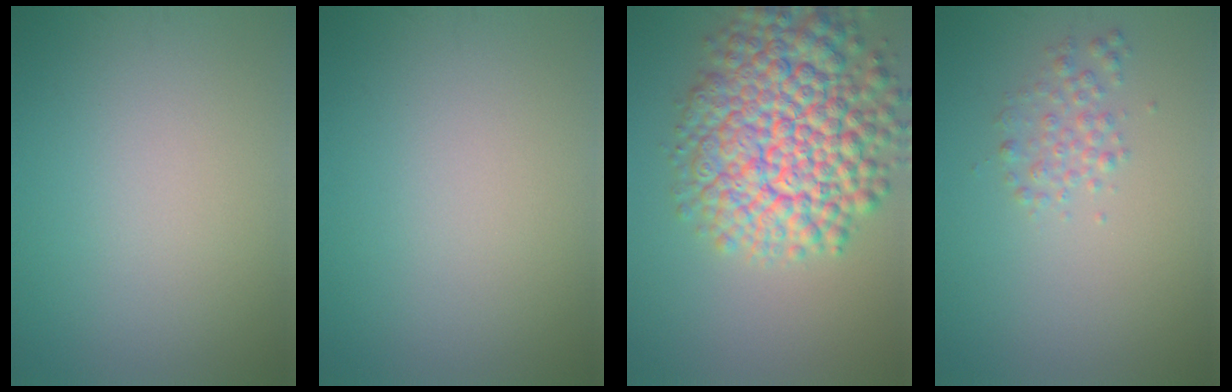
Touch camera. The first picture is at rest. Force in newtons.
{"total": 0.0}
{"total": 11.4, "press": 11.4, "slide": 0.5}
{"total": 1.7, "press": 1.7, "slide": 0.0}